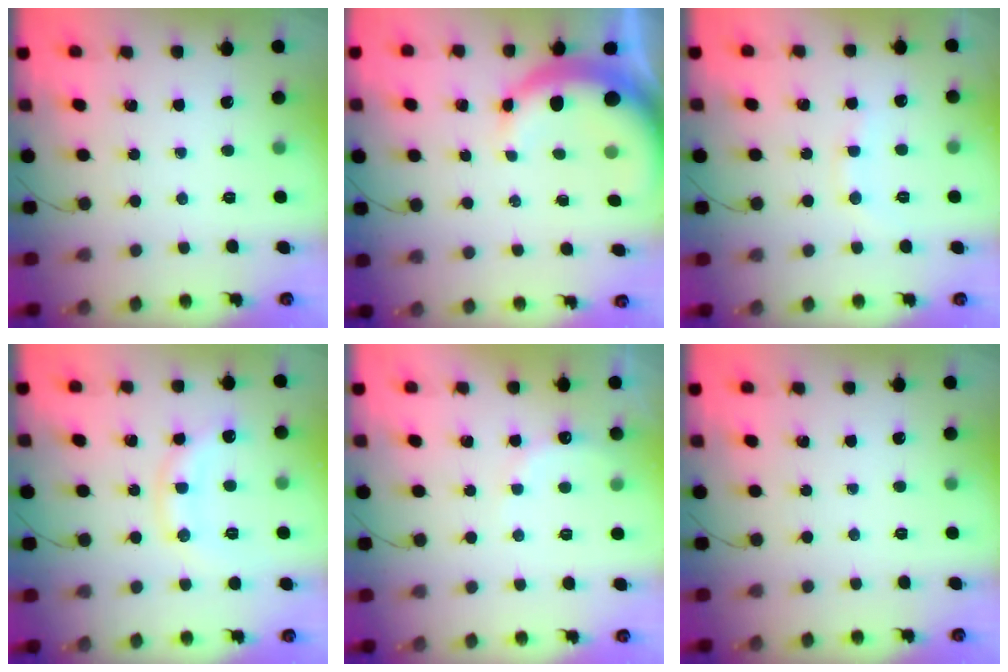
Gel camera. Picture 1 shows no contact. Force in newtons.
{"total": 7.8, "press": 7.7, "slide": 1.4}
{"total": 6.5, "press": 6.3, "slide": 1.5}
{"total": 9.9, "press": 9.9, "slide": 0.4}
{"total": 7.4, "press": 7.2, "slide": 1.4}
{"total": 0.0}